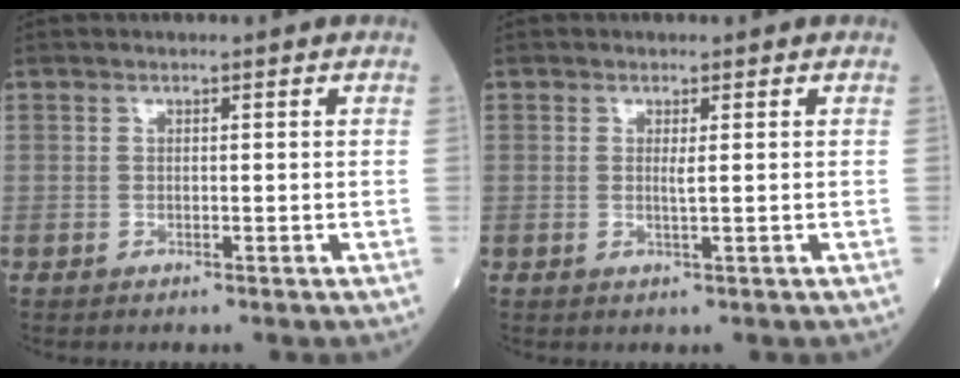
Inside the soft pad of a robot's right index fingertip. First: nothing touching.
{"total": 1.5, "force": [0.1, 0.2, 1.5], "torque": [-0.035, -0.003, 0.004]}